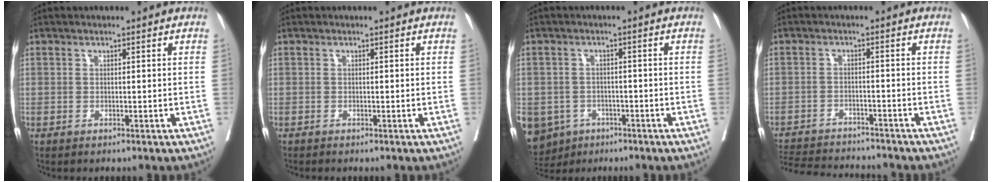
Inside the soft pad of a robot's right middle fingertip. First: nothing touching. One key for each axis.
{"total": 0.0}
{"total": 10.8, "fx": -5.8, "fy": 8.6, "fz": 2.9, "tx": -0.089, "ty": -0.004, "tz": -0.079}
{"total": 12.9, "fx": -12.1, "fy": 2.0, "fz": 3.8, "tx": -0.072, "ty": -0.002, "tz": -0.172}